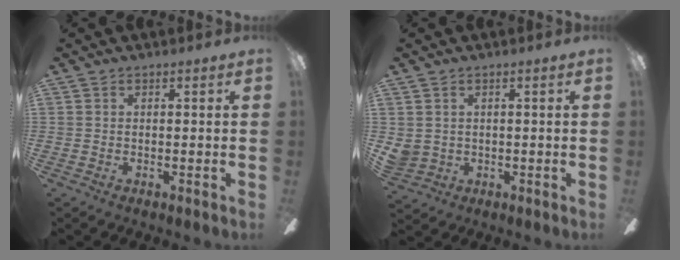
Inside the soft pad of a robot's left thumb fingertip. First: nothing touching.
{"total": 3.0, "force": [0.5, 2.8, 0.7], "torque": [-0.027, 0.003, 0.010]}